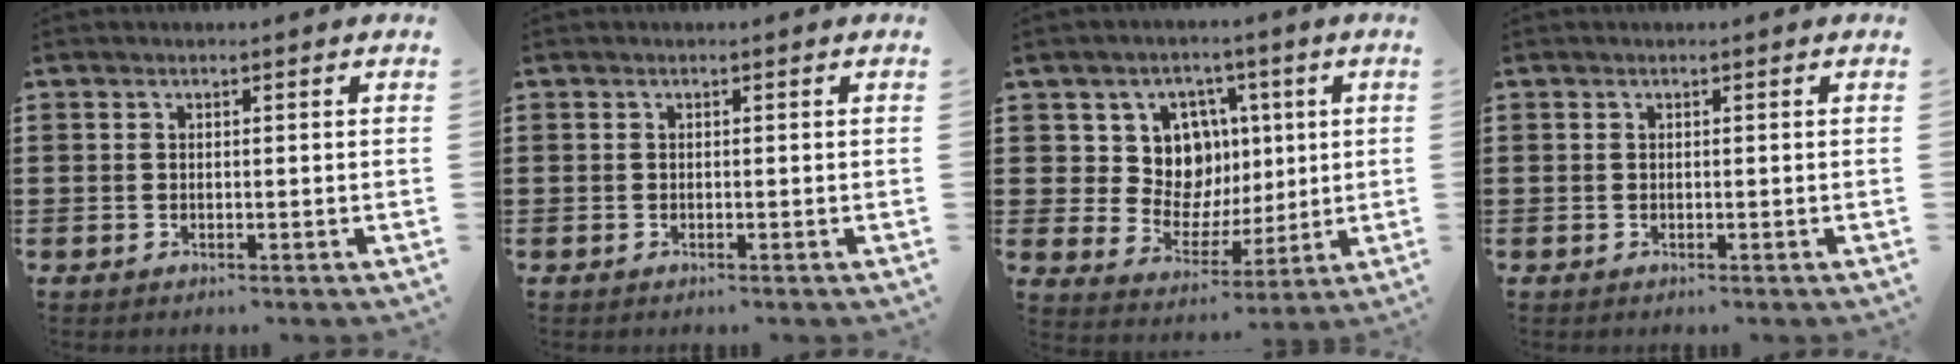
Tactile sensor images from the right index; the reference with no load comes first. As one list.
[{"total": 0.0}, {"total": 10.1, "force": [2.7, 8.8, 4.3], "torque": [-0.101, -0.001, 0.055]}, {"total": 0.0}]